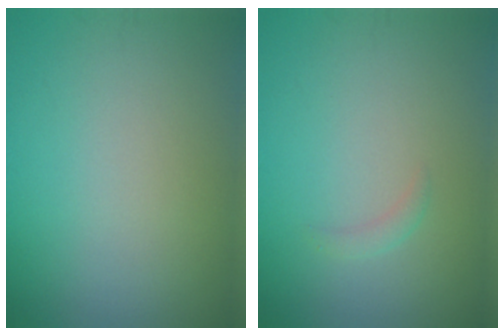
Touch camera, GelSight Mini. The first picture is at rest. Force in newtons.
{"total": 0.8, "press": 0.8, "slide": 0.0}